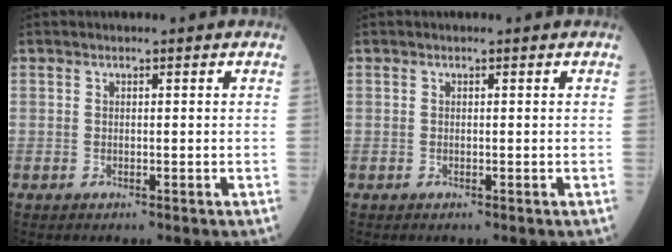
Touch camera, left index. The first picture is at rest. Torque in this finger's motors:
{"motor_torque": [0.14, -0.13, 0.05, 0.01]}